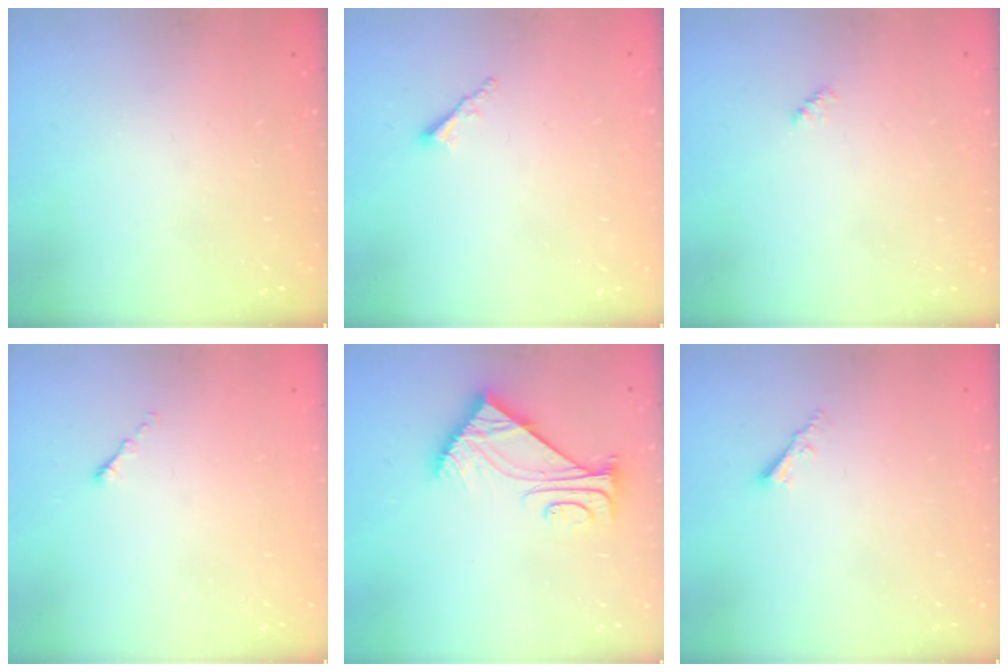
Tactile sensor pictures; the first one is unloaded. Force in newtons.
{"total": 1.7, "press": 1.7, "slide": 0.3}
{"total": 2.4, "press": 2.4, "slide": 0.4}
{"total": 0.0}
{"total": 7.8, "press": 7.7, "slide": 1.0}
{"total": 2.2, "press": 2.2, "slide": 0.4}